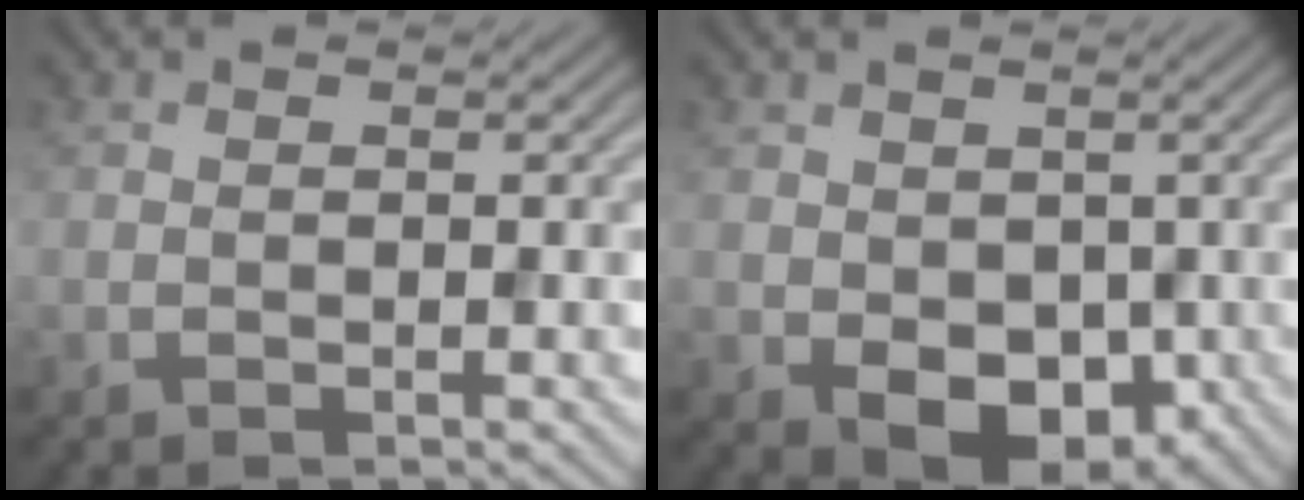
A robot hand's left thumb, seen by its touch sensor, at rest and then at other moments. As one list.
[{"total": 5.5, "force": [-0.7, 4.3, 3.4], "torque": [-0.073, -0.021, -0.002]}]